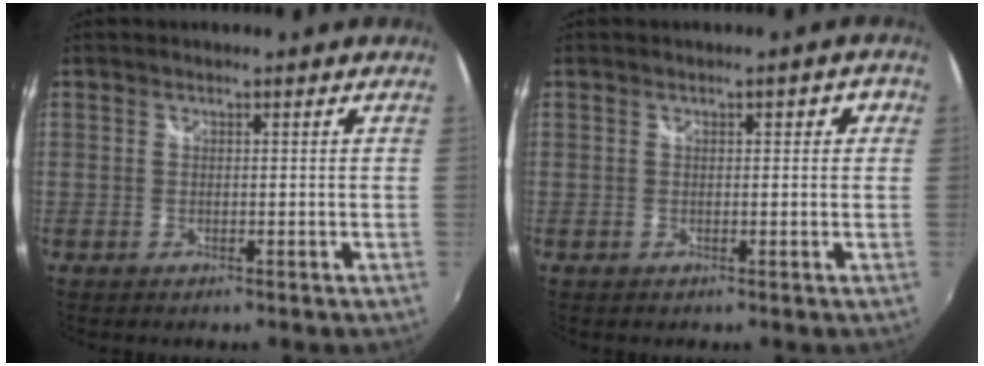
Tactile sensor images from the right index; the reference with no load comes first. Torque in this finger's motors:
{"motor_torque": [0.03, 0.01, 0.01, 0.00]}